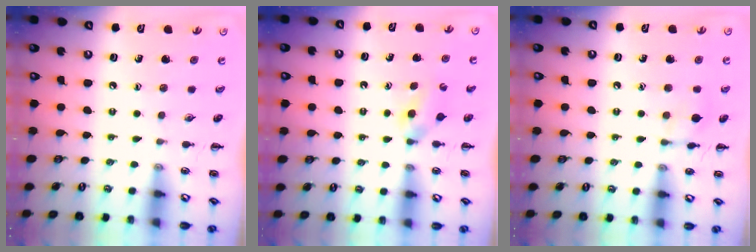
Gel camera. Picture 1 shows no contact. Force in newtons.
{"total": 3.0, "press": 2.7, "slide": 1.3}
{"total": 7.2, "press": 7.1, "slide": 1.4}